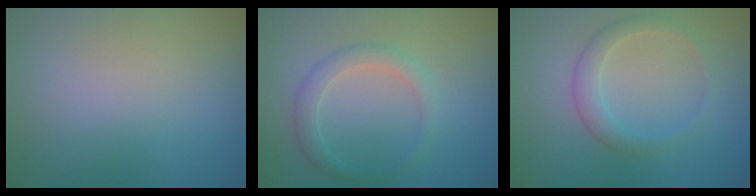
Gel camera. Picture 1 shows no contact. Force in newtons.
{"total": 2.2, "press": 2.2, "slide": 0.2}
{"total": 2.2, "press": 2.2, "slide": 0.1}